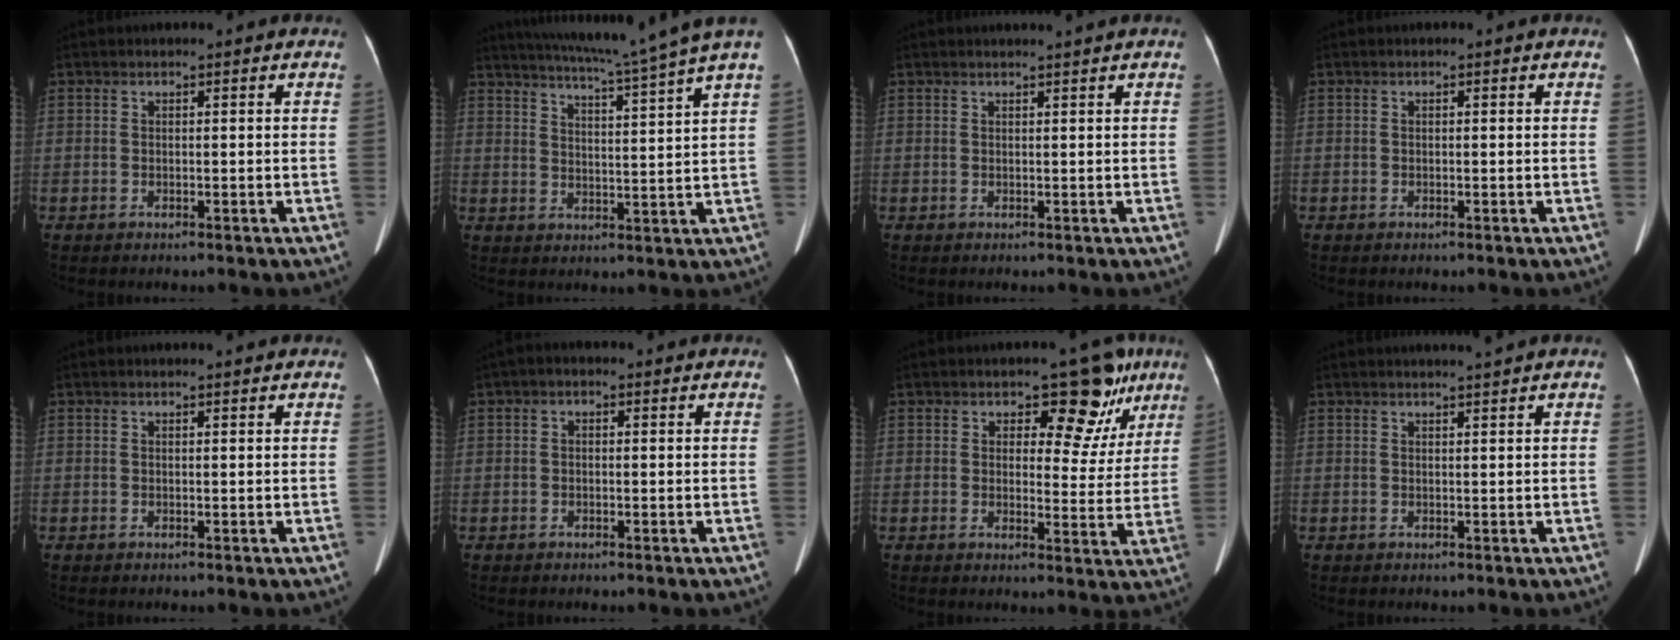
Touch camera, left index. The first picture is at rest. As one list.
[{"total": 14.5, "force": [12.1, -2.3, 7.6], "torque": [-0.128, -0.020, 0.163]}, {"total": 1.8, "force": [1.6, -0.6, 0.7], "torque": [-0.010, 0.002, 0.026]}, {"total": 0.0}, {"total": 1.6, "force": [1.5, 0.0, 0.5], "torque": [-0.010, 0.006, 0.017]}, {"total": 1.3, "force": [0.4, 0.8, 0.9], "torque": [-0.019, 0.015, 0.004]}, {"total": 8.8, "force": [5.6, 5.1, 4.6], "torque": [-0.035, 0.007, 0.063]}, {"total": 2.3, "force": [2.0, -0.7, 0.8], "torque": [-0.010, 0.001, 0.030]}]